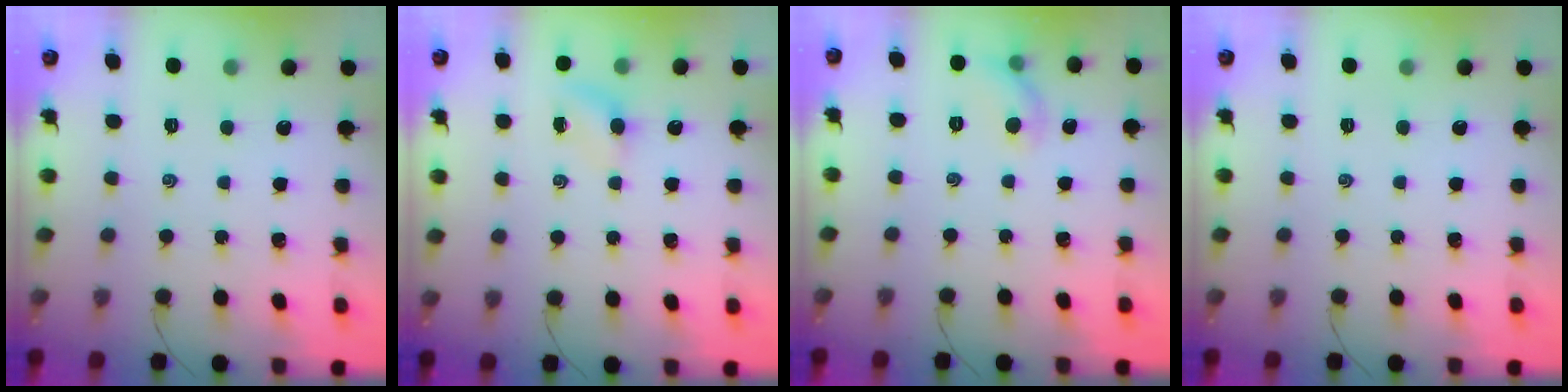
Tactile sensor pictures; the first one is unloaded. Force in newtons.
{"total": 4.1, "press": 3.9, "slide": 1.2}
{"total": 5.6, "press": 5.5, "slide": 1.0}
{"total": 0.0}